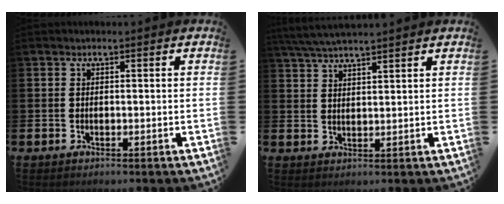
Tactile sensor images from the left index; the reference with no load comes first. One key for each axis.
{"total": 4.5, "fx": 4.2, "fy": 0.1, "fz": 1.5, "tx": -0.041, "ty": -0.013, "tz": 0.077}